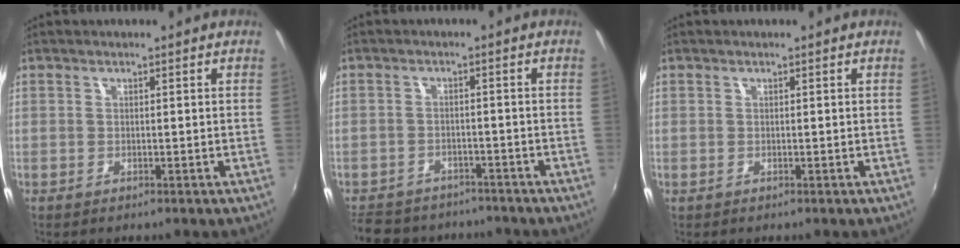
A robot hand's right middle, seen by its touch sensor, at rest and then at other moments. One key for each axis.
{"total": 13.0, "fx": -10.9, "fy": 5.8, "fz": 4.1, "tx": -0.103, "ty": 0.007, "tz": -0.153}
{"total": 0.0}